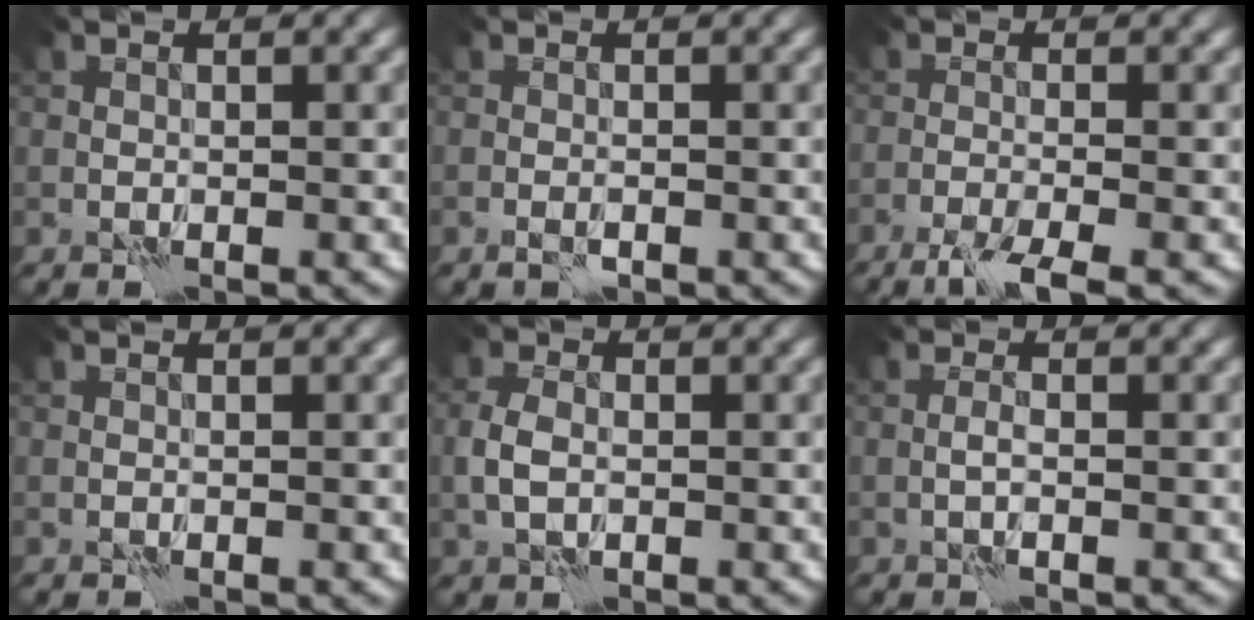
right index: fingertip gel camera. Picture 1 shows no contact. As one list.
[{"total": 0.9, "force": [-0.5, 0.3, 0.7], "torque": [-0.017, -0.002, -0.011]}, {"total": 4.1, "force": [-2.9, 0.5, 2.9], "torque": [-0.055, -0.004, -0.060]}, {"total": 0.0}, {"total": 2.7, "force": [-0.4, 1.8, 2.0], "torque": [-0.048, 0.000, -0.013]}, {"total": 0.9, "force": [-0.3, 0.0, 0.8], "torque": [-0.021, 0.002, -0.009]}]